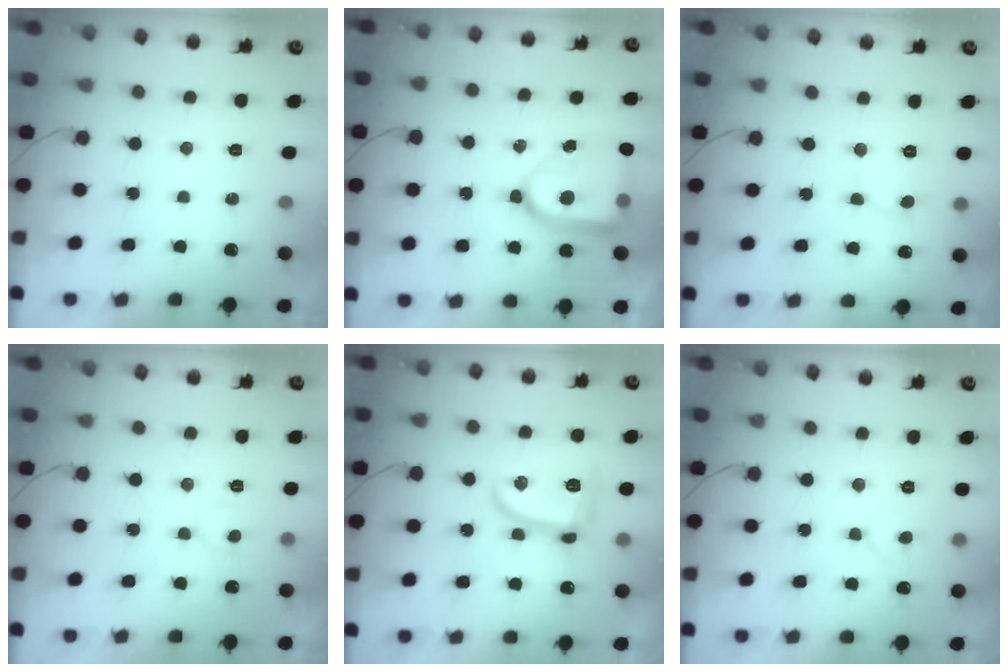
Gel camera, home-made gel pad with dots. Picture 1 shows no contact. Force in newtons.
{"total": 16.9, "press": 16.8, "slide": 1.6}
{"total": 2.1, "press": 2.1, "slide": 0.2}
{"total": 6.6, "press": 6.6, "slide": 0.4}
{"total": 10.5, "press": 10.5, "slide": 0.7}
{"total": 4.8, "press": 4.8, "slide": 0.2}